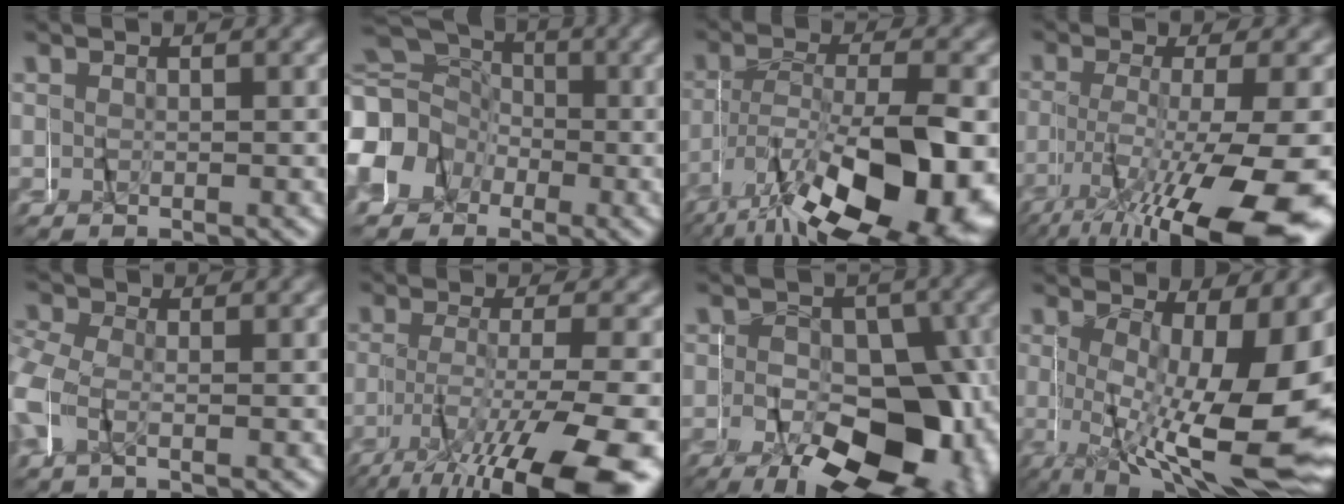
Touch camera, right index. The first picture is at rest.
{"total": 10.9, "force": [-0.9, 10.0, 4.3], "torque": [-0.122, -0.011, -0.028]}
{"total": 12.2, "force": [-4.9, 5.2, 9.8], "torque": [-0.173, -0.021, -0.067]}
{"total": 10.1, "force": [-4.7, 2.6, 8.6], "torque": [-0.148, -0.026, -0.057]}
{"total": 2.8, "force": [-0.6, 2.5, 1.1], "torque": [-0.043, -0.004, -0.018]}
{"total": 9.4, "force": [-4.9, 2.2, 7.7], "torque": [-0.131, -0.018, -0.069]}
{"total": 14.1, "force": [-4.3, 8.8, 10.2], "torque": [-0.168, -0.055, -0.048]}
{"total": 13.0, "force": [-2.9, 3.8, 12.1], "torque": [-0.171, -0.023, -0.033]}